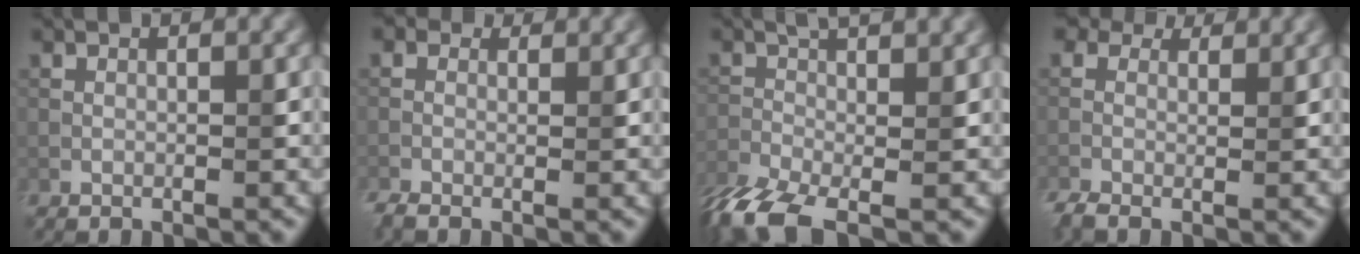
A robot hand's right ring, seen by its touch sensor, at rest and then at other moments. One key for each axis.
{"total": 2.5, "fx": -0.5, "fy": 1.8, "fz": 1.7, "tx": -0.035, "ty": -0.002, "tz": -0.010}
{"total": 9.4, "fx": -4.4, "fy": 3.3, "fz": 7.6, "tx": -0.143, "ty": -0.013, "tz": -0.088}
{"total": 4.6, "fx": 1.5, "fy": 3.2, "fz": 3.0, "tx": -0.066, "ty": 0.000, "tz": 0.018}